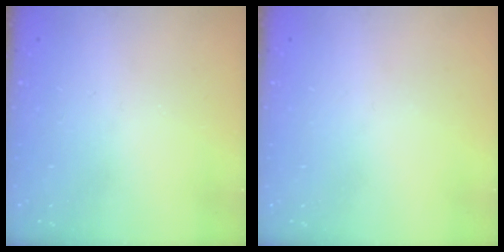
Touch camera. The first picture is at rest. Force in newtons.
{"total": 0.0}